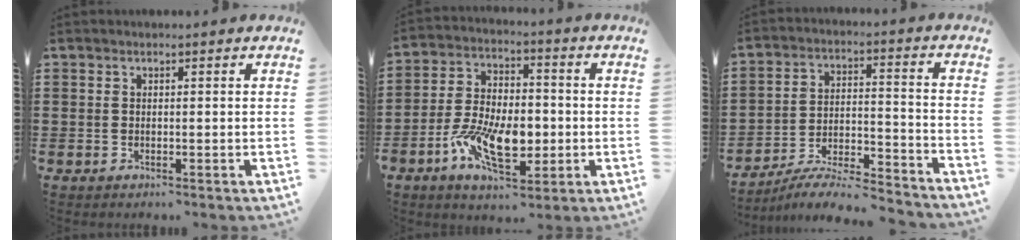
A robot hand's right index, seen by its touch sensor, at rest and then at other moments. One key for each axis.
{"total": 11.3, "fx": -3.3, "fy": 5.8, "fz": 9.1, "tx": -0.196, "ty": -0.001, "tz": -0.057}
{"total": 6.8, "fx": -6.3, "fy": 0.7, "fz": 2.3, "tx": -0.041, "ty": 0.002, "tz": -0.125}